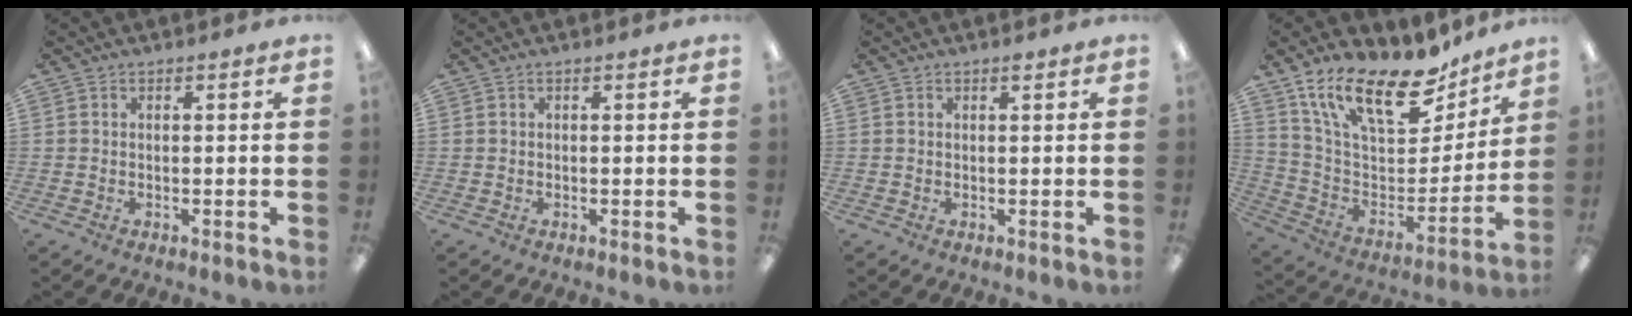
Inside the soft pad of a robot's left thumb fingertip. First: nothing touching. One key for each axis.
{"total": 0.0}
{"total": 0.8, "fx": 0.6, "fy": 0.1, "fz": 0.5, "tx": -0.011, "ty": 0.001, "tz": 0.010}
{"total": 22.2, "fx": 15.4, "fy": 9.3, "fz": 13.0, "tx": -0.219, "ty": -0.097, "tz": 0.272}